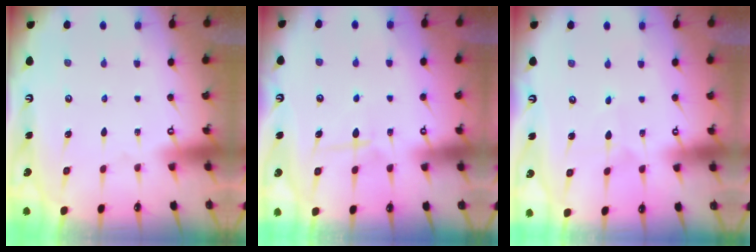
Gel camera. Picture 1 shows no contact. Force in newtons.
{"total": 6.5, "press": 6.5, "slide": 0.9}
{"total": 3.3, "press": 3.3, "slide": 0.2}